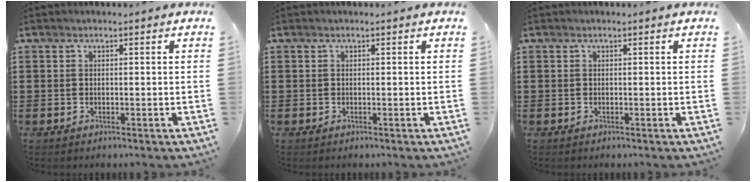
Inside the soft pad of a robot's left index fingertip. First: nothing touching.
{"total": 0.0}
{"total": 0.0}